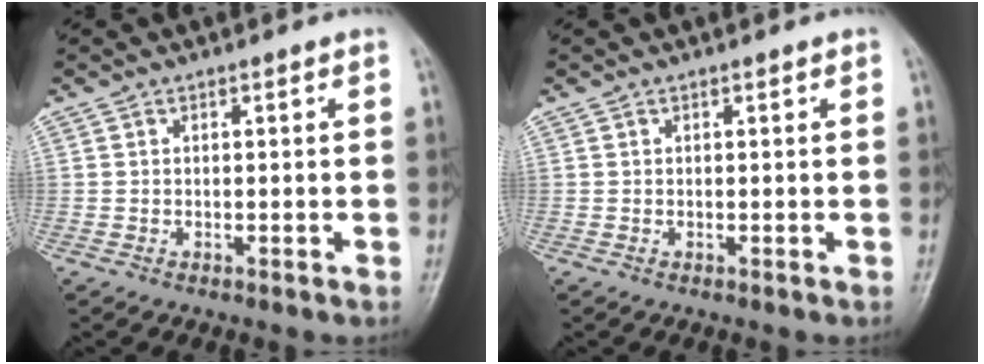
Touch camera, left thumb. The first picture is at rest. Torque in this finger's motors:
{"motor_torque": [0.00, 0.00, -0.02, -0.02, 0.00]}